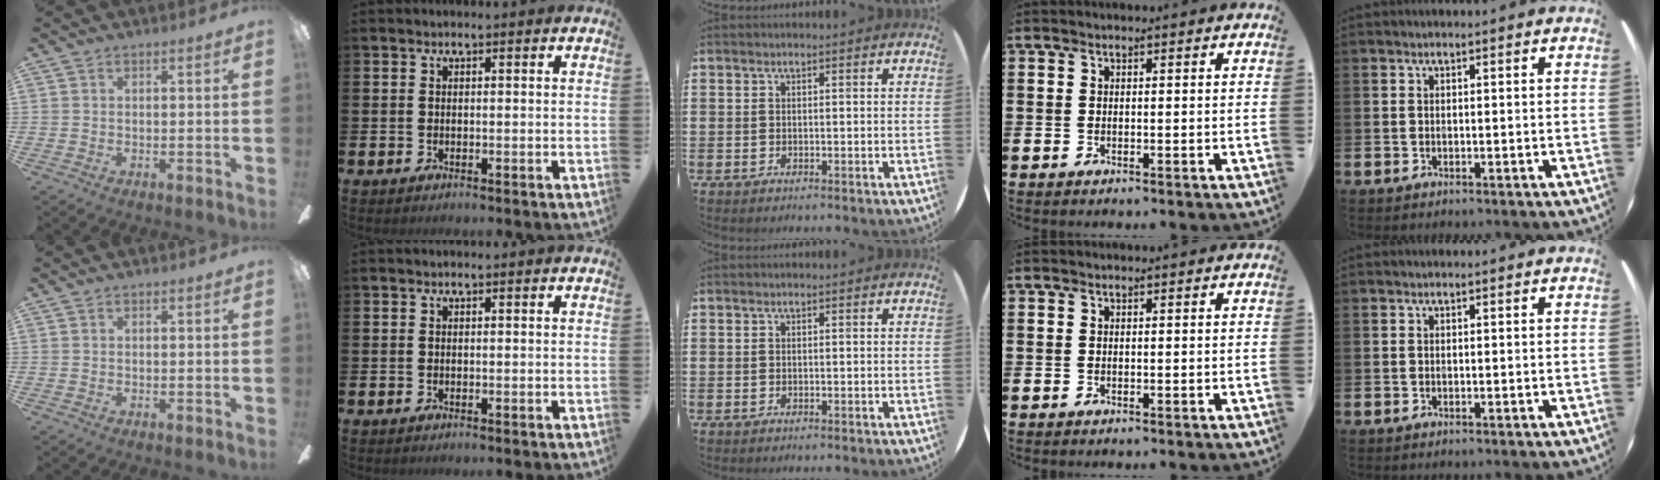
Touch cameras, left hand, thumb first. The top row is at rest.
{}